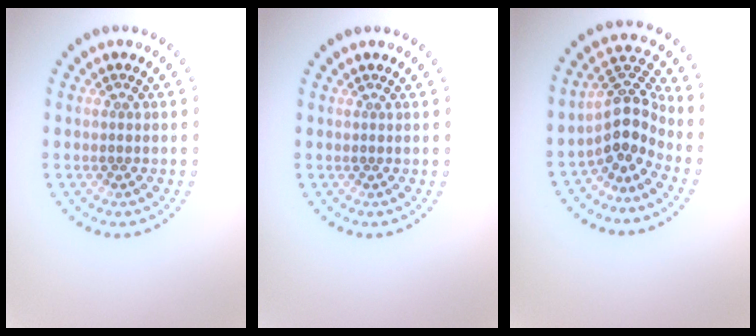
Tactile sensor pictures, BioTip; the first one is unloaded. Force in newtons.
{"total": 0.0}
{"total": 4.2, "press": 3.1, "slide": 2.8}